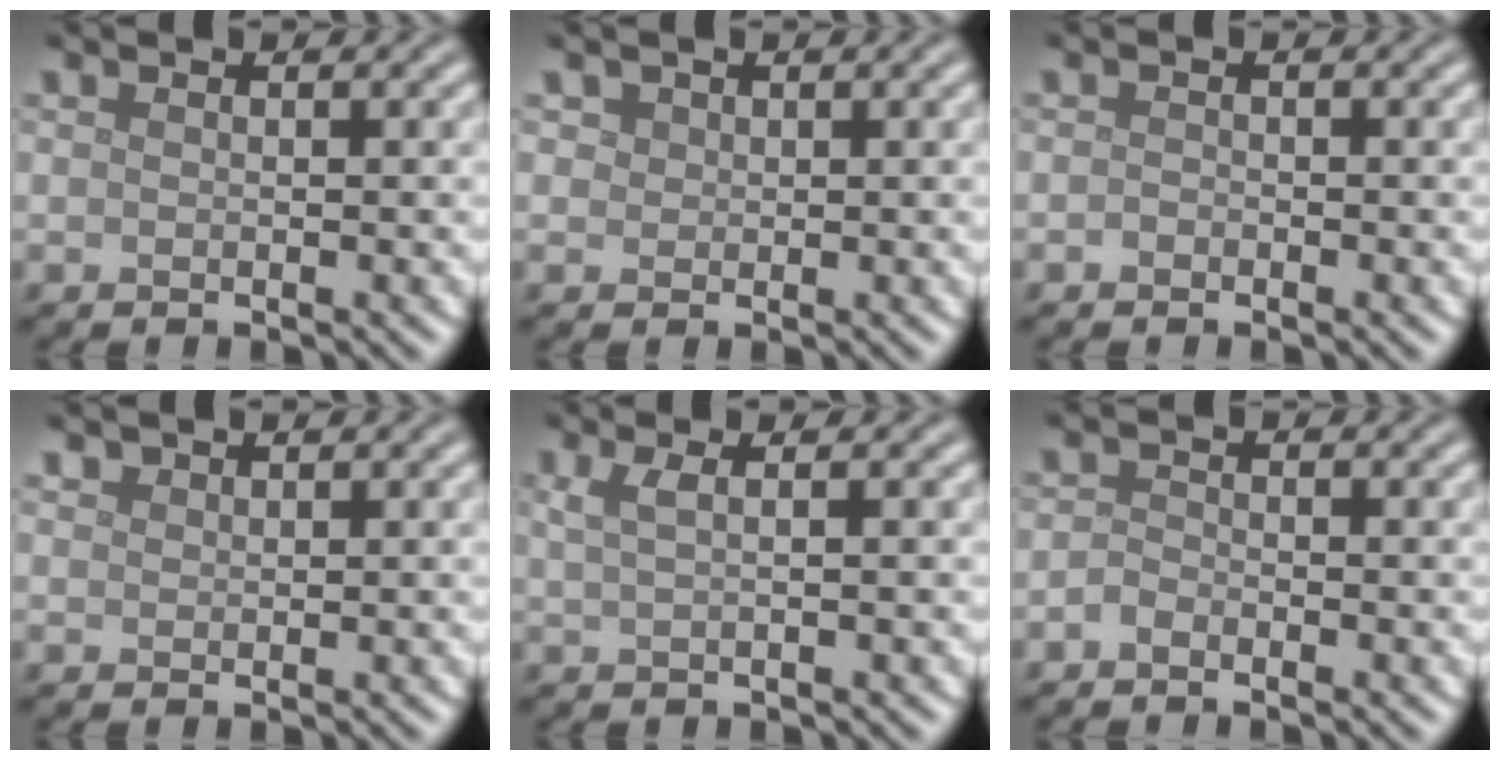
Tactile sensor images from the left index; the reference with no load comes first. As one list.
[{"total": 1.2, "force": [0.6, 1.0, 0.3], "torque": [-0.004, -0.006, 0.014]}, {"total": 0.5, "force": [-0.3, 0.3, 0.1], "torque": [-0.001, -0.002, -0.007]}, {"total": 0.8, "force": [0.7, 0.4, 0.0], "torque": [0.000, 0.000, 0.015]}, {"total": 2.1, "force": [0.7, 0.9, 1.7], "torque": [-0.023, 0.002, 0.005]}, {"total": 1.0, "force": [-0.7, 0.4, 0.5], "torque": [-0.009, 0.001, -0.018]}]